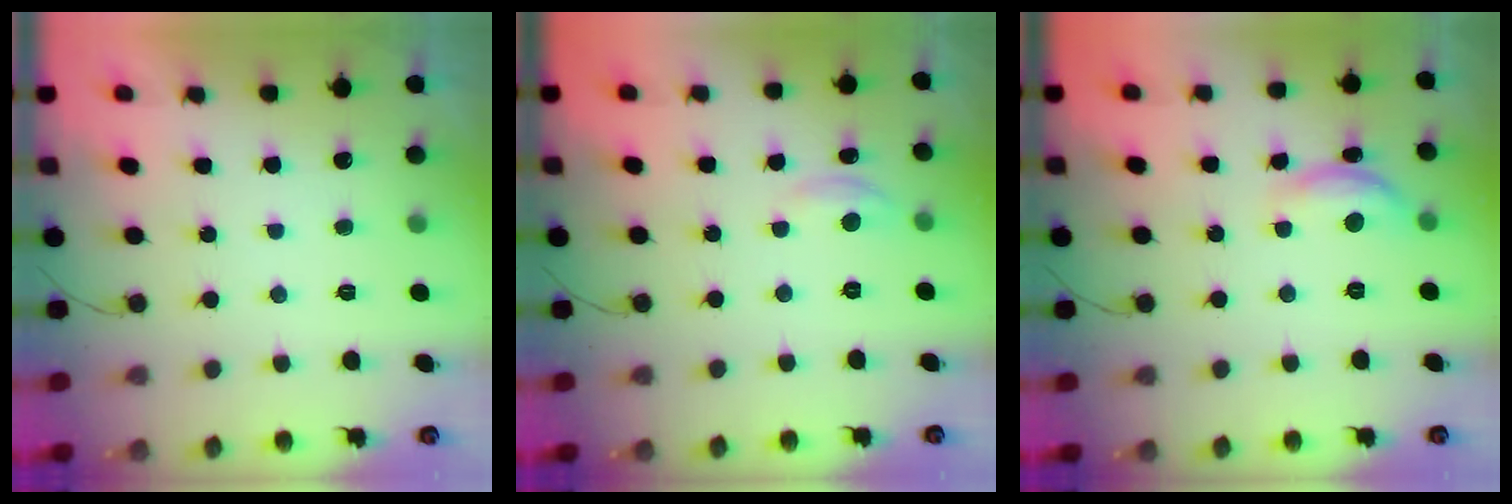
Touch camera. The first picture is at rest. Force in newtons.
{"total": 2.9, "press": 2.9, "slide": 0.3}
{"total": 9.6, "press": 9.6, "slide": 0.5}